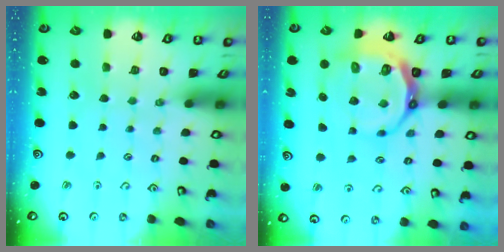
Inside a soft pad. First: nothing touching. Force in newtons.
{"total": 11.4, "press": 10.8, "slide": 3.7}